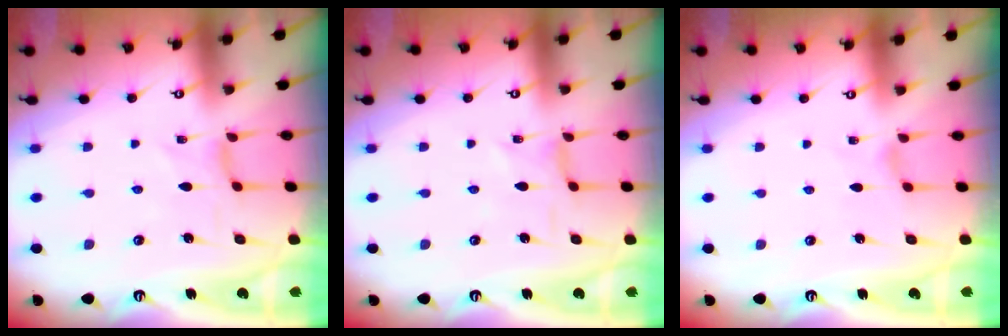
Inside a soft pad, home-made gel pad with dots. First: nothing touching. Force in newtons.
{"total": 0.9, "press": 0.9, "slide": 0.3}
{"total": 0.8, "press": 0.8, "slide": 0.2}